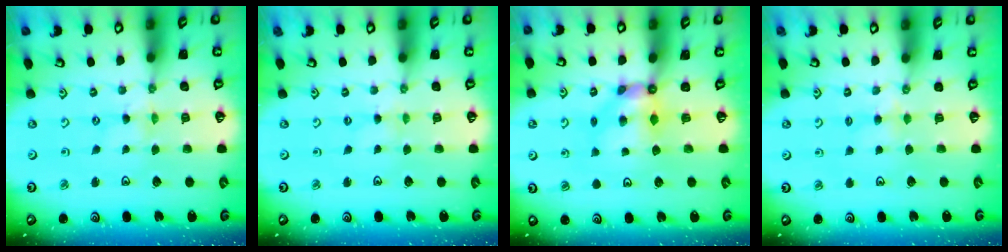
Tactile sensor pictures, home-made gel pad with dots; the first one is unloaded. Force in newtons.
{"total": 1.3, "press": 1.3, "slide": 0.3}
{"total": 6.2, "press": 6.2, "slide": 0.5}
{"total": 3.0, "press": 2.9, "slide": 0.5}